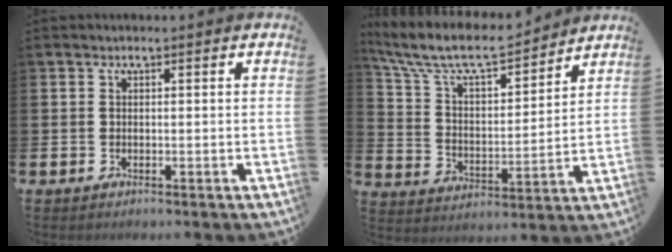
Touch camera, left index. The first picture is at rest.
{"total": 9.1, "force": [8.2, 2.3, 3.2], "torque": [-0.107, -0.053, 0.142]}